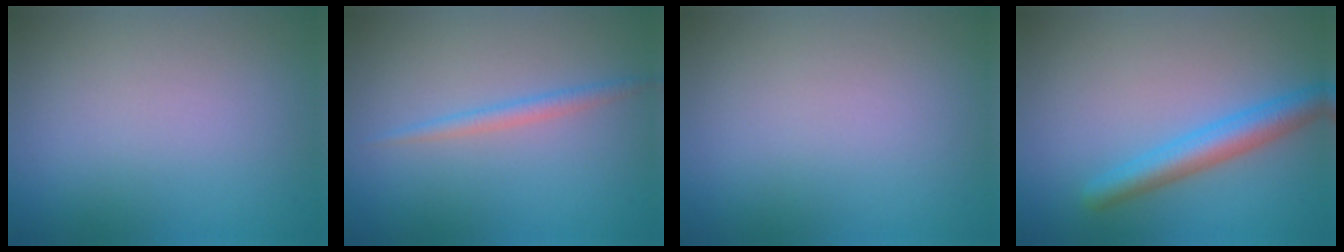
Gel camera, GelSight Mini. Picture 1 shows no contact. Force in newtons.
{"total": 1.5, "press": 1.5, "slide": 0.1}
{"total": 0.0}
{"total": 3.6, "press": 3.6, "slide": 0.1}